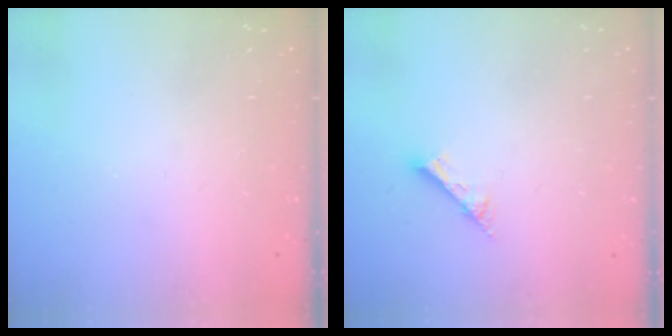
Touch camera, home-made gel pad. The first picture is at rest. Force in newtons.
{"total": 7.9, "press": 7.8, "slide": 0.8}